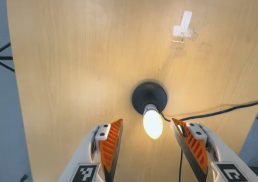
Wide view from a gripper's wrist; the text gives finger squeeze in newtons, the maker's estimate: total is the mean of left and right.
{"total": 0.0}